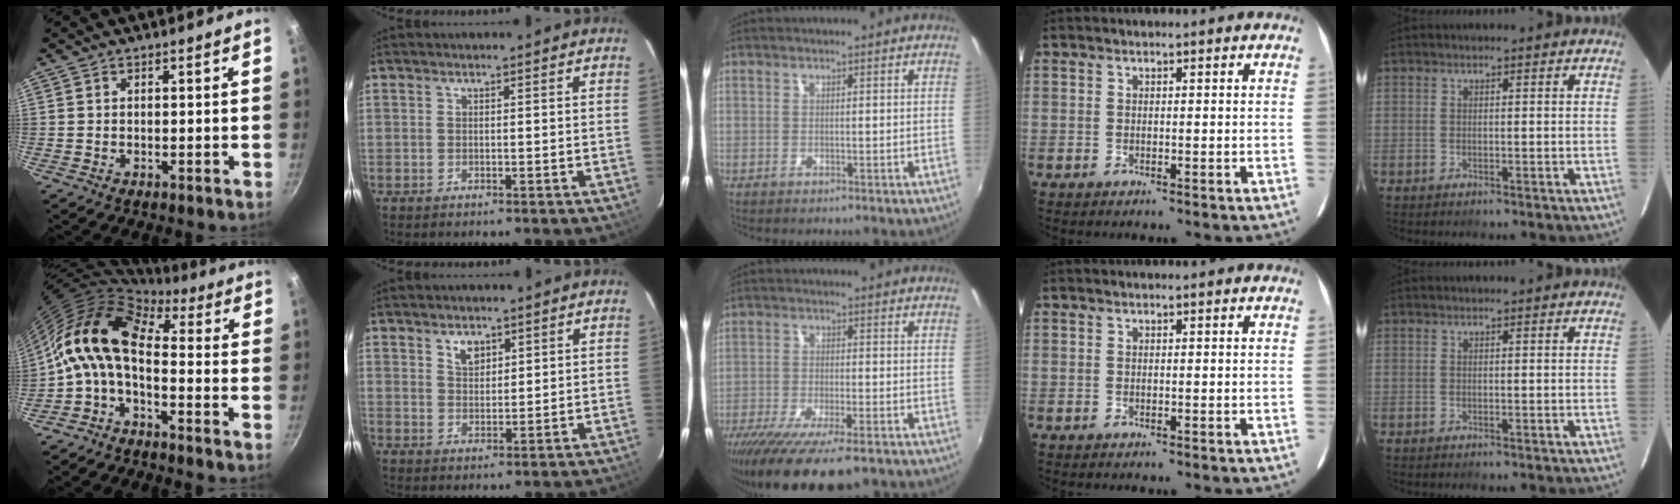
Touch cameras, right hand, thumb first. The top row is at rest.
{"thumb": {"total": 12.7, "force": [-1.3, 7.0, 10.5], "torque": [-0.196, 0.037, -0.042]}, "index": {"total": 3.4, "force": [2.0, 2.2, 1.8], "torque": [-0.023, 0.005, 0.037]}, "middle": {"total": 15.4, "force": [-11.2, 3.2, 10.1], "torque": [-0.203, -0.061, -0.185]}}